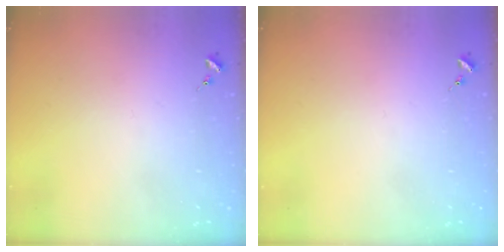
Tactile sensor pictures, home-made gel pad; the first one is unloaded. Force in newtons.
{"total": 0.0}